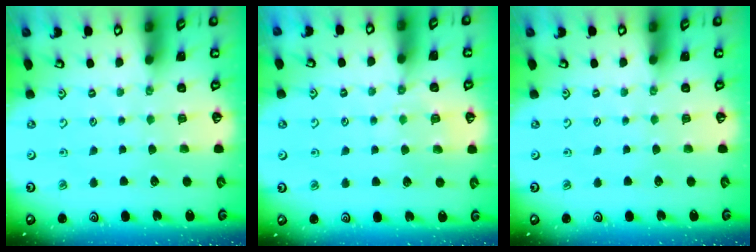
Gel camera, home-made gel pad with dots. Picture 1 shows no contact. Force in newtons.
{"total": 4.2, "press": 4.2, "slide": 0.6}
{"total": 0.0}